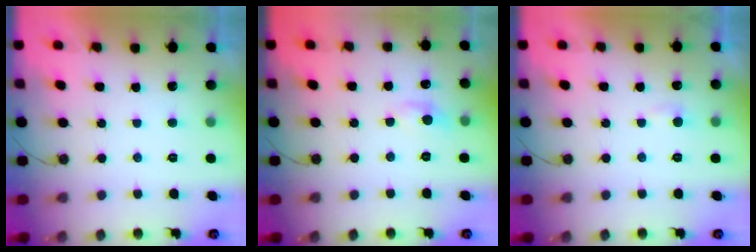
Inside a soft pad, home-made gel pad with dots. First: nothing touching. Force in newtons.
{"total": 4.0, "press": 4.0, "slide": 0.5}
{"total": 3.6, "press": 3.6, "slide": 0.4}